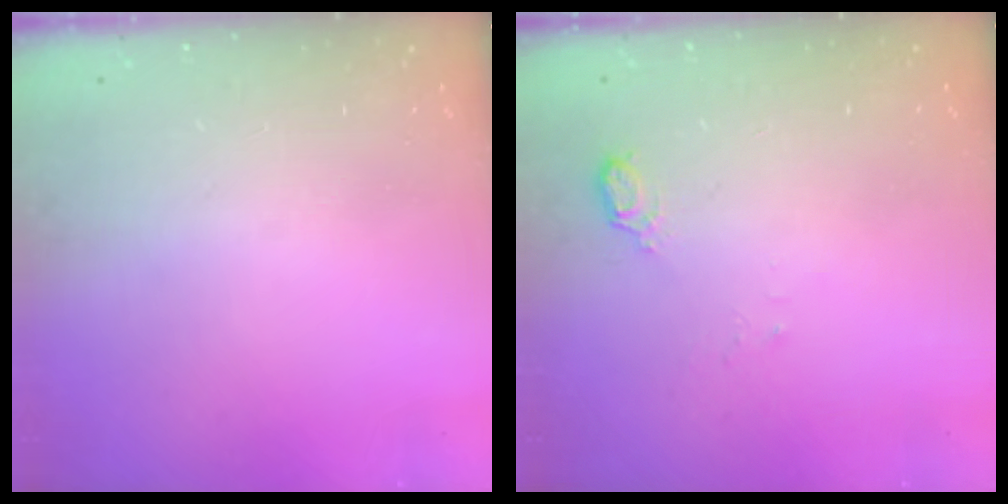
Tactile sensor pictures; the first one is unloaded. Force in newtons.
{"total": 5.6, "press": 5.6, "slide": 0.6}